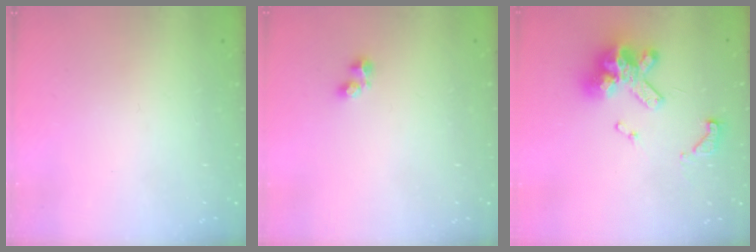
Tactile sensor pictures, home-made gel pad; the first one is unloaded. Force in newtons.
{"total": 1.9, "press": 1.8, "slide": 0.5}
{"total": 14.5, "press": 14.5, "slide": 0.9}